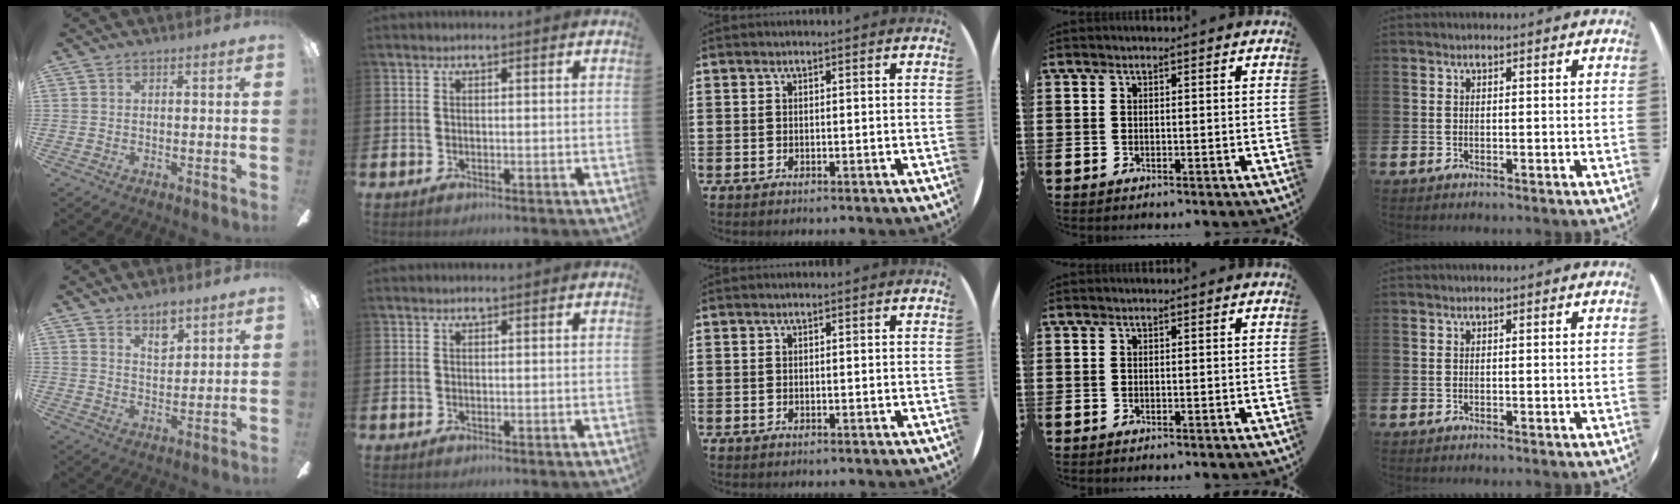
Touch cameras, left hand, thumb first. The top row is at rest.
{"thumb": {"total": 5.7, "force": [4.6, 2.6, 2.2], "torque": [-0.020, -0.025, 0.081]}}